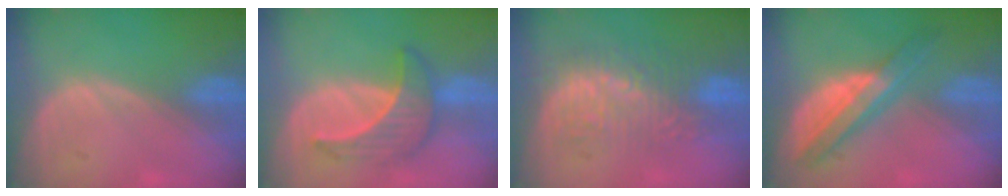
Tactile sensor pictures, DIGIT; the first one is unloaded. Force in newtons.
{"total": 6.6, "press": 6.5, "slide": 1.2}
{"total": 9.0, "press": 8.8, "slide": 1.6}
{"total": 6.9, "press": 6.9, "slide": 0.2}